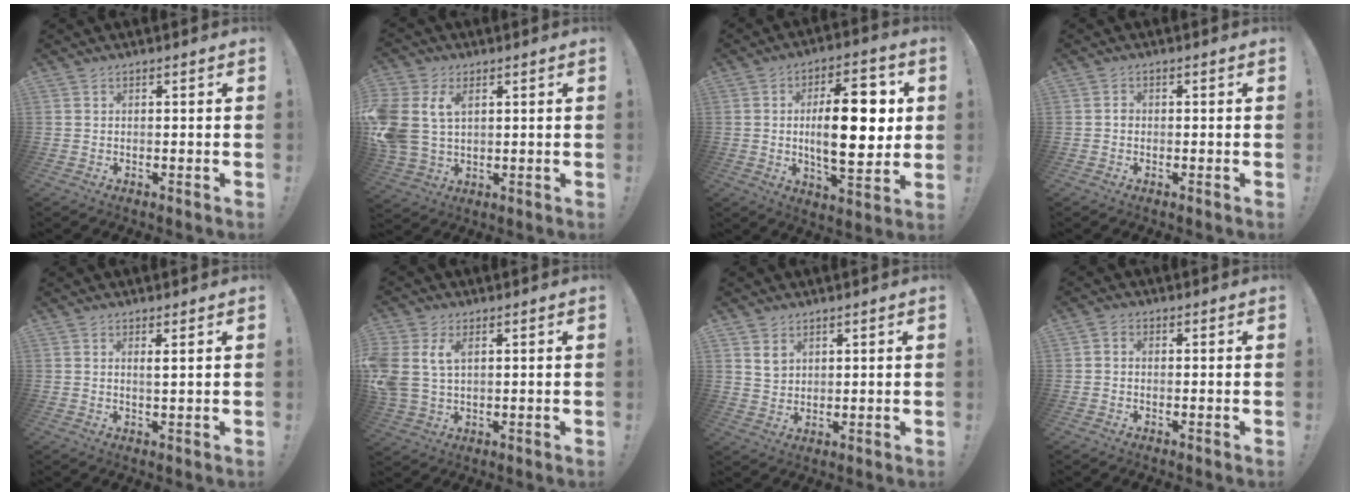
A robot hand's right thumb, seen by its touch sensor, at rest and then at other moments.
{"total": 11.6, "force": [4.0, 8.2, 7.2], "torque": [-0.161, -0.013, 0.075]}
{"total": 19.1, "force": [1.8, 8.1, 17.2], "torque": [-0.255, -0.006, 0.019]}
{"total": 1.1, "force": [-0.6, 0.8, 0.5], "torque": [-0.010, 0.005, -0.011]}
{"total": 1.9, "force": [1.1, -0.2, 1.5], "torque": [-0.016, -0.009, 0.014]}
{"total": 8.1, "force": [3.0, 5.4, 5.2], "torque": [-0.110, -0.008, 0.055]}
{"total": 4.4, "force": [2.5, 3.3, 1.4], "torque": [-0.020, -0.011, 0.048]}
{"total": 1.3, "force": [-0.5, 1.0, 0.7], "torque": [-0.014, 0.006, -0.009]}